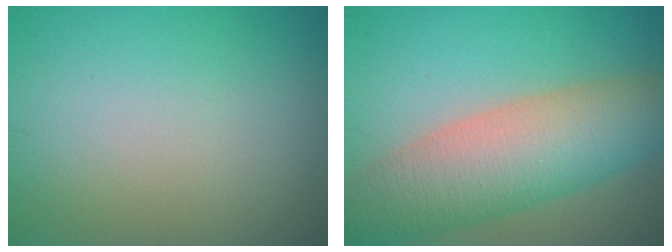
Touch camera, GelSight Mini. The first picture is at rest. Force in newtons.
{"total": 9.3, "press": 9.3, "slide": 0.6}